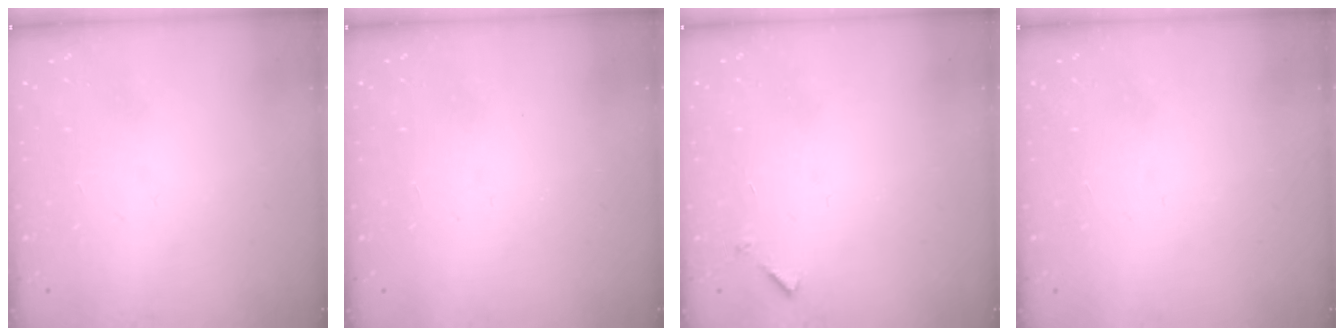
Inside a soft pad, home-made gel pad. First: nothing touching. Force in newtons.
{"total": 1.7, "press": 1.6, "slide": 0.1}
{"total": 5.0, "press": 4.9, "slide": 0.5}
{"total": 1.5, "press": 1.5, "slide": 0.1}